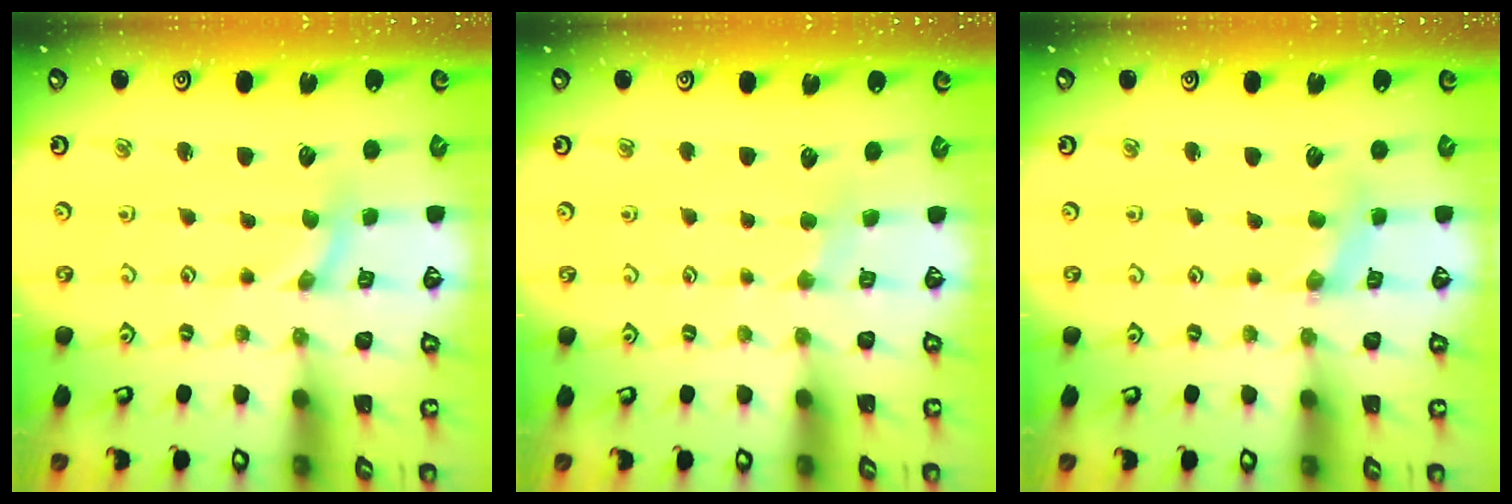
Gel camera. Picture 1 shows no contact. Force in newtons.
{"total": 2.2, "press": 2.2, "slide": 0.3}
{"total": 1.6, "press": 1.6, "slide": 0.3}